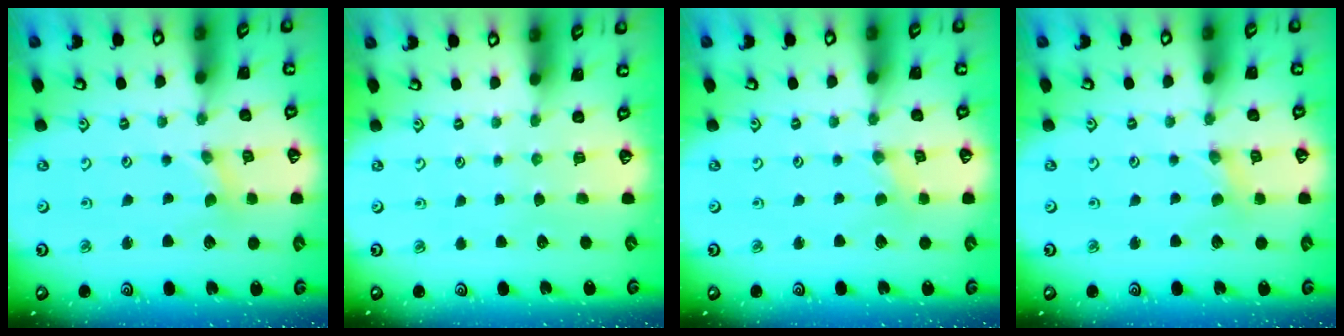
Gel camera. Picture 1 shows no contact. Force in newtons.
{"total": 0.0}
{"total": 0.0}
{"total": 1.1, "press": 1.1, "slide": 0.2}